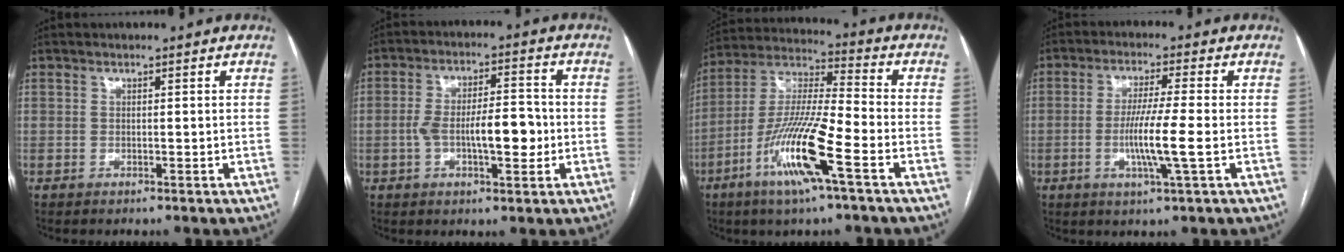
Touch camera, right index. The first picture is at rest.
{"total": 9.1, "force": [-1.5, 2.8, 8.5], "torque": [-0.151, 0.016, -0.022]}
{"total": 15.1, "force": [-6.6, 0.9, 13.5], "torque": [-0.274, -0.014, -0.128]}
{"total": 7.7, "force": [-1.5, -0.7, 7.5], "torque": [-0.141, -0.011, -0.030]}